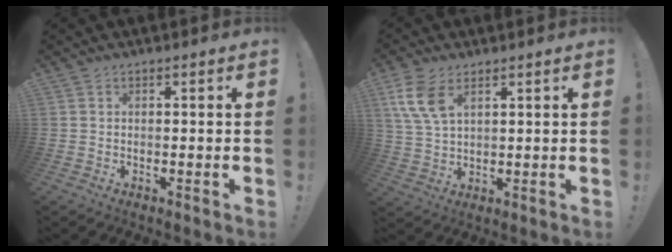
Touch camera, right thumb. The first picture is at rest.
{"total": 9.1, "force": [4.7, 5.0, 6.0], "torque": [-0.133, -0.010, 0.092]}